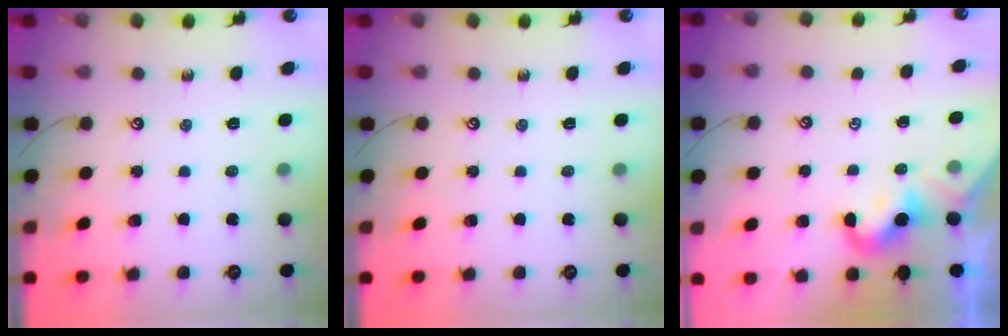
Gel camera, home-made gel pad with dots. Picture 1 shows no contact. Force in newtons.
{"total": 0.0}
{"total": 0.0}